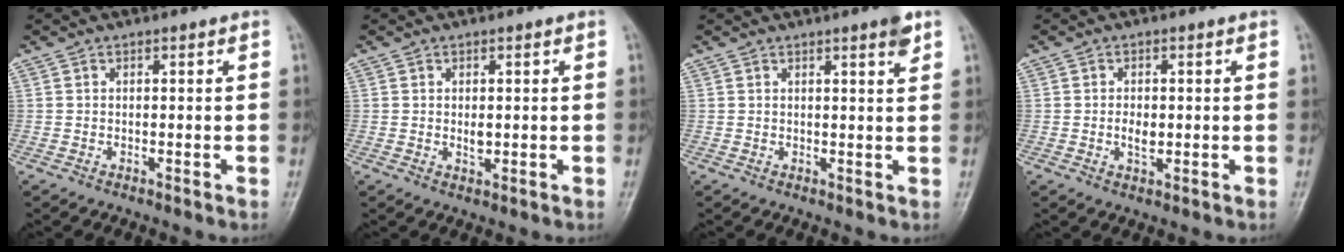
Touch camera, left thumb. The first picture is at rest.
{"total": 2.1, "force": [0.2, 1.2, 1.7], "torque": [-0.023, -0.004, 0.005]}
{"total": 2.8, "force": [1.8, 0.2, 2.2], "torque": [-0.028, -0.010, 0.023]}
{"total": 3.0, "force": [-0.2, 1.8, 2.4], "torque": [-0.037, -0.002, -0.003]}